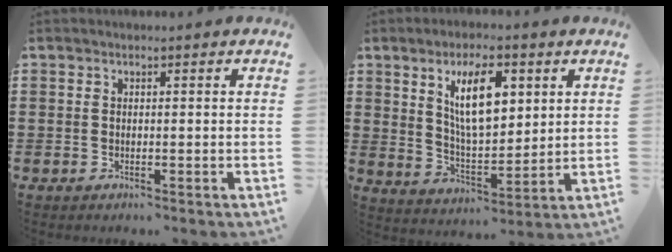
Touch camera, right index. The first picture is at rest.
{"total": 9.9, "force": [3.8, 4.3, 8.1], "torque": [-0.147, 0.004, 0.061]}